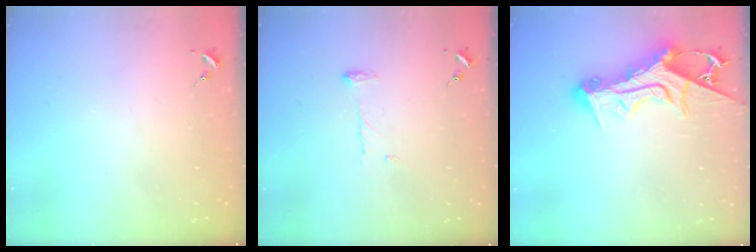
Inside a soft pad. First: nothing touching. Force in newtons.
{"total": 7.4, "press": 7.3, "slide": 0.4}
{"total": 15.5, "press": 15.5, "slide": 1.3}